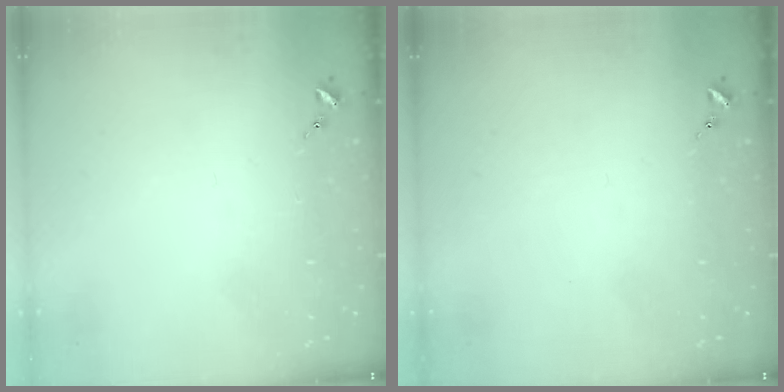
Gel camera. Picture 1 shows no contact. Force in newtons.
{"total": 0.0}